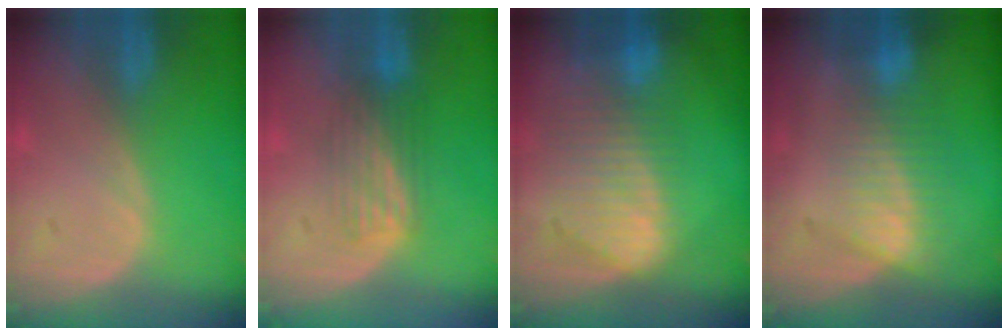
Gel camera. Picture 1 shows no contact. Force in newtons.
{"total": 4.1, "press": 4.1, "slide": 0.1}
{"total": 9.4, "press": 8.2, "slide": 4.6}
{"total": 7.2, "press": 6.3, "slide": 3.5}